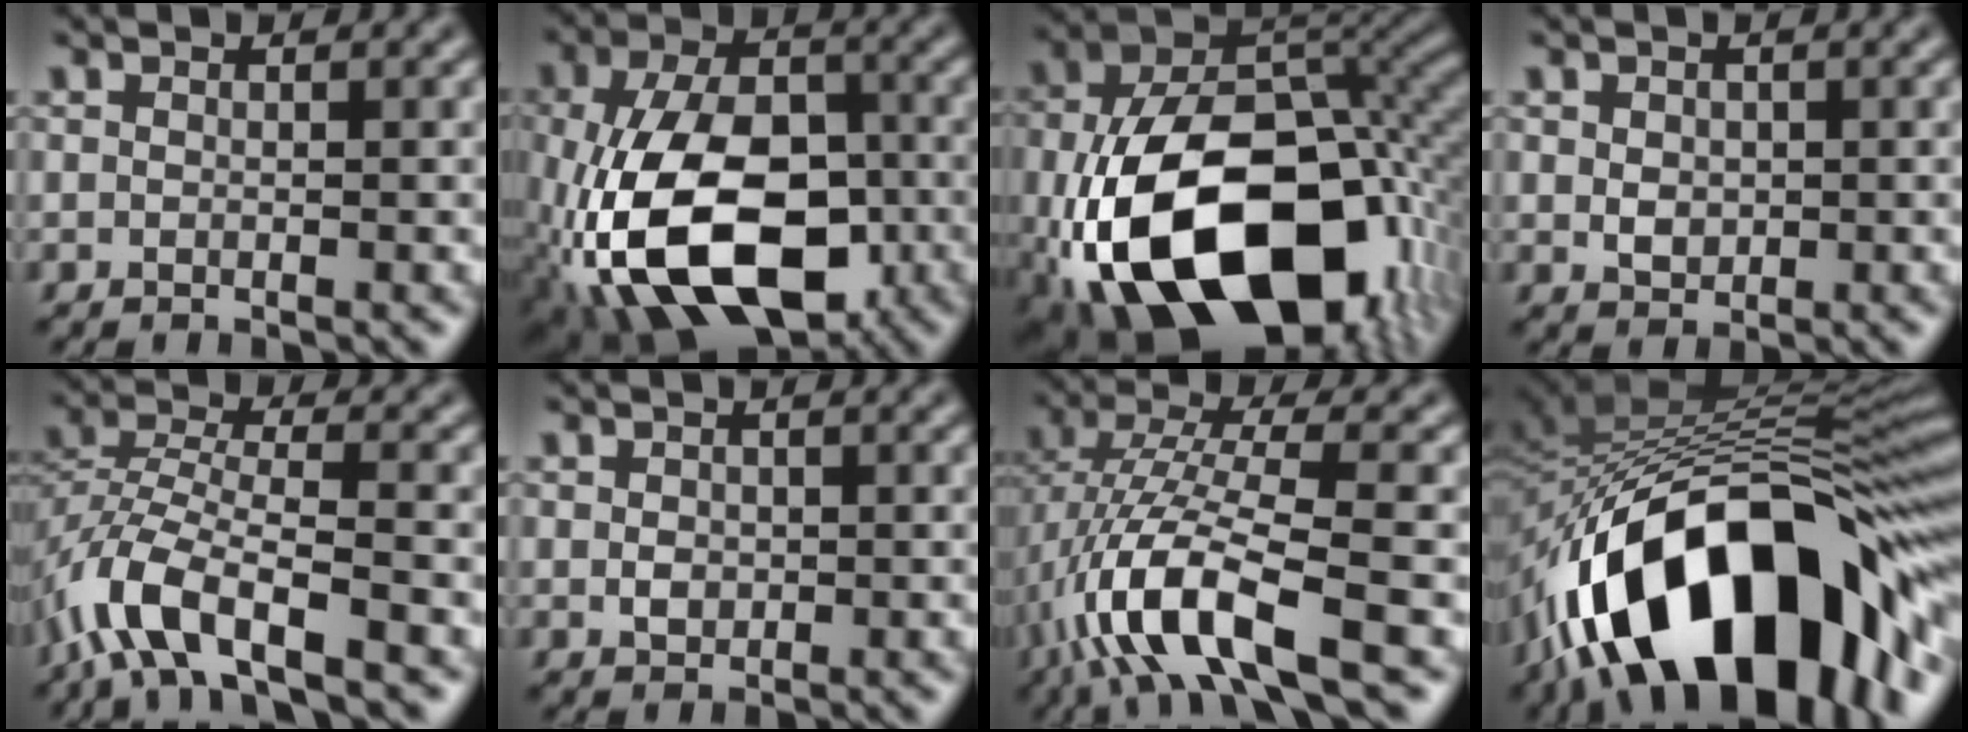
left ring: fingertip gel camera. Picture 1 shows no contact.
{"total": 13.6, "force": [-4.5, 7.9, 10.1], "torque": [-0.206, -0.017, -0.081]}
{"total": 19.5, "force": [-6.7, 11.7, 14.1], "torque": [-0.270, -0.036, -0.092]}
{"total": 1.7, "force": [0.2, 1.4, 1.0], "torque": [-0.019, -0.002, 0.005]}
{"total": 7.3, "force": [-4.3, 2.8, 5.3], "torque": [-0.105, -0.001, -0.090]}
{"total": 1.5, "force": [0.0, 1.2, 0.8], "torque": [-0.016, -0.003, -0.002]}
{"total": 9.9, "force": [-3.9, 2.9, 8.6], "torque": [-0.175, 0.010, -0.081]}
{"total": 17.6, "force": [-9.1, 8.4, 12.4], "torque": [-0.193, 0.012, -0.155]}